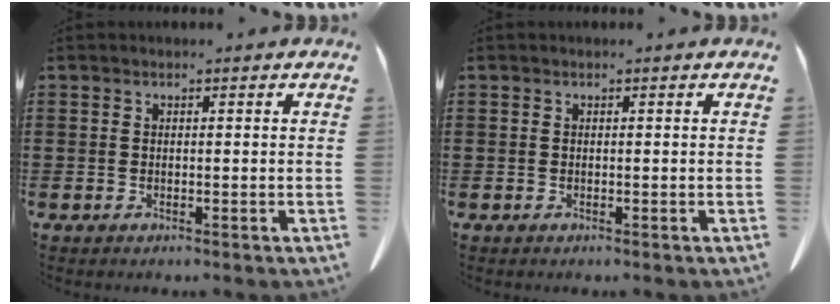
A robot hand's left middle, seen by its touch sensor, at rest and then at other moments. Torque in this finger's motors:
{"motor_torque": [1.02, -1.12, 0.01, 0.01]}